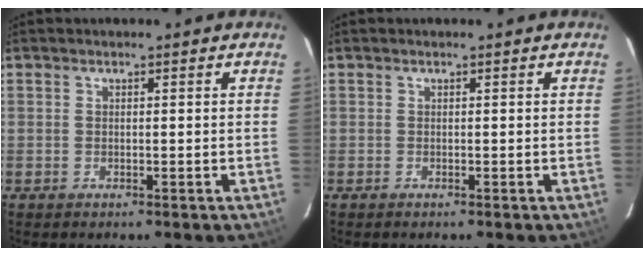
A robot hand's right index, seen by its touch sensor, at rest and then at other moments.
{"total": 0.0}